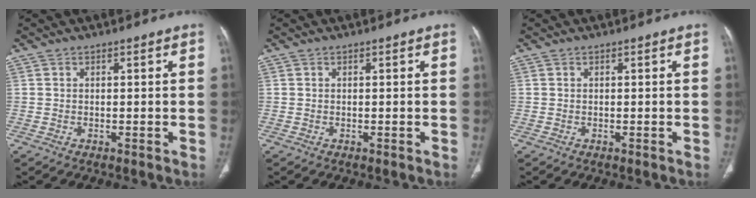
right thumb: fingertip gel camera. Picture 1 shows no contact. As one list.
[{"total": 0.0}, {"total": 0.0}]